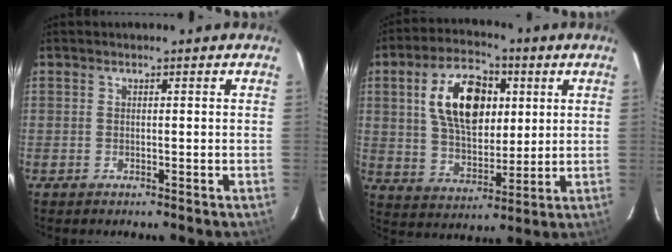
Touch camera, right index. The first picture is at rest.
{"total": 15.1, "force": [4.1, 8.9, 11.6], "torque": [-0.204, 0.020, 0.080]}